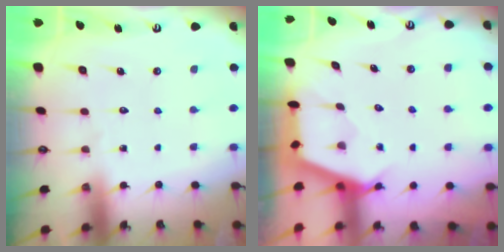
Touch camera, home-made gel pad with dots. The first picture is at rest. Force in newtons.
{"total": 2.7, "press": 2.7, "slide": 0.3}